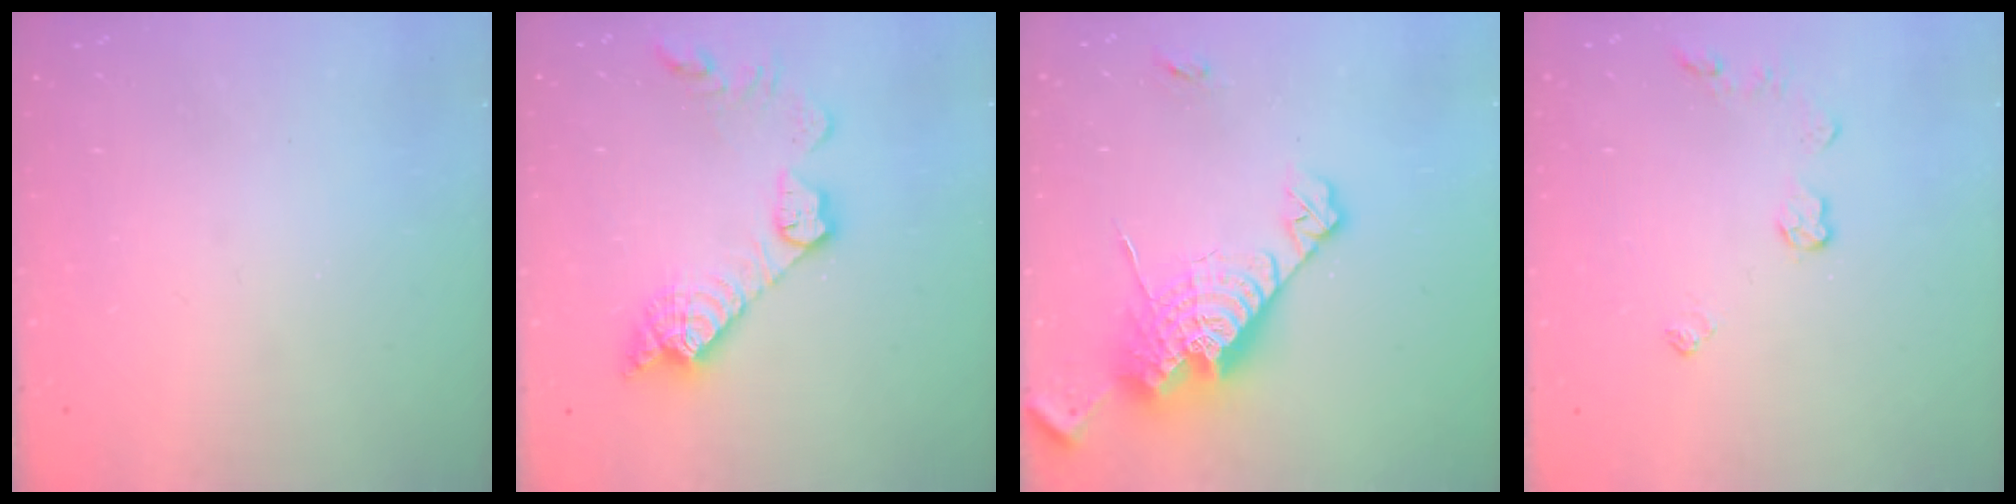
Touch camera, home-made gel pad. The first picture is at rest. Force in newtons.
{"total": 14.7, "press": 14.7, "slide": 0.9}
{"total": 19.9, "press": 19.8, "slide": 1.7}
{"total": 4.7, "press": 4.6, "slide": 0.7}